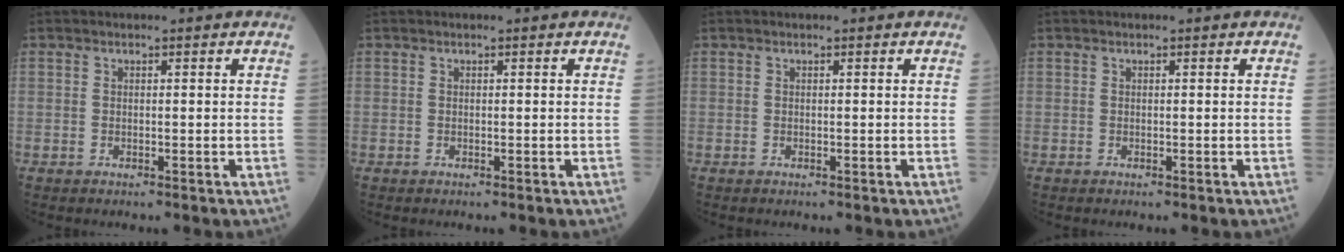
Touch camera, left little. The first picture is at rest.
{"total": 0.0}
{"total": 0.0}
{"total": 0.0}